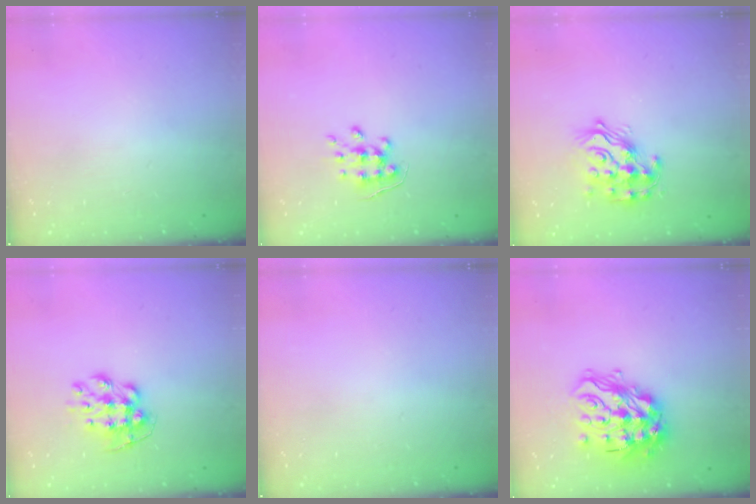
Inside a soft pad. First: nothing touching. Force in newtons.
{"total": 6.6, "press": 6.6, "slide": 0.6}
{"total": 15.1, "press": 15.0, "slide": 1.3}
{"total": 9.5, "press": 9.4, "slide": 0.8}
{"total": 0.0}
{"total": 19.5, "press": 19.5, "slide": 1.4}